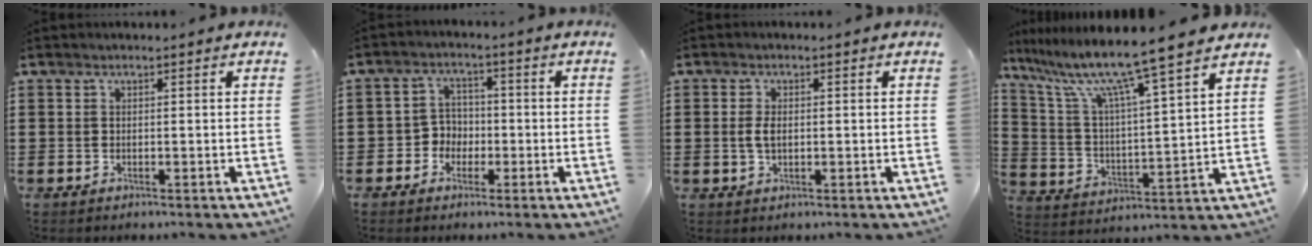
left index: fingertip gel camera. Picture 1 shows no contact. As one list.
[{"total": 3.8, "force": [-1.6, 3.4, 1.0], "torque": [-0.031, 0.010, -0.035]}, {"total": 2.6, "force": [0.0, 1.4, 2.2], "torque": [-0.055, 0.002, -0.003]}, {"total": 10.5, "force": [8.7, -0.6, 5.8], "torque": [-0.147, -0.058, 0.140]}]